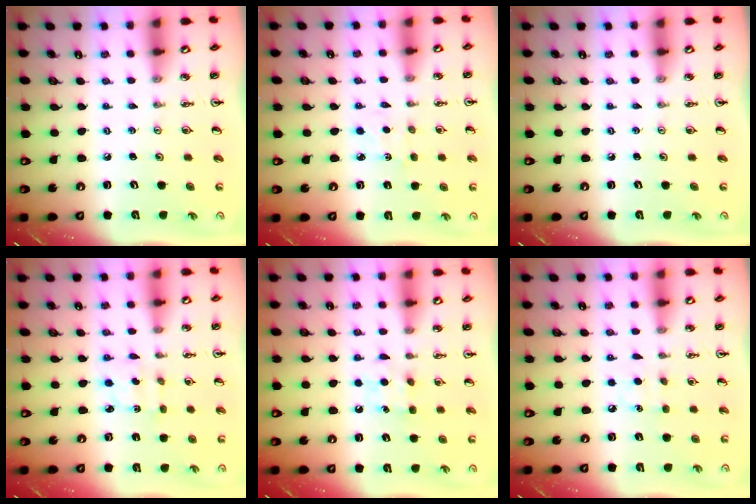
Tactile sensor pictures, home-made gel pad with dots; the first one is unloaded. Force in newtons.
{"total": 3.5, "press": 3.5, "slide": 0.4}
{"total": 0.0}
{"total": 2.2, "press": 2.2, "slide": 0.4}
{"total": 6.4, "press": 6.3, "slide": 0.6}
{"total": 6.8, "press": 6.8, "slide": 0.7}